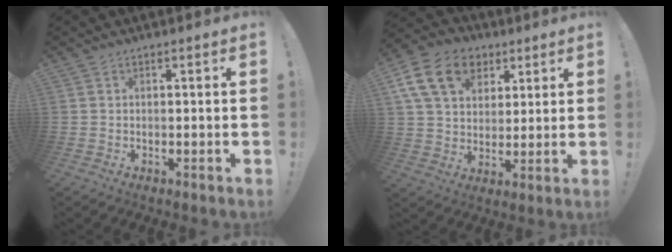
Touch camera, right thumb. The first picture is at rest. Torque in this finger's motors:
{"motor_torque": [1.43, 2.16, 0.50, -0.18, 0.08]}